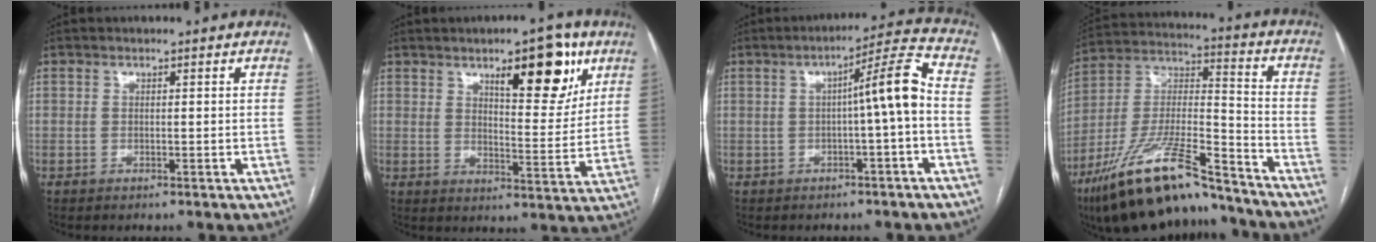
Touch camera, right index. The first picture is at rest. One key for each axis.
{"total": 11.5, "fx": 6.4, "fy": 3.3, "fz": 8.9, "tx": -0.121, "ty": 0.002, "tz": 0.094}
{"total": 7.4, "fx": -0.6, "fy": -0.3, "fz": 7.4, "tx": -0.107, "ty": 0.023, "tz": -0.010}
{"total": 21.2, "fx": -16.5, "fy": 3.9, "fz": 12.8, "tx": -0.262, "ty": -0.010, "tz": -0.297}